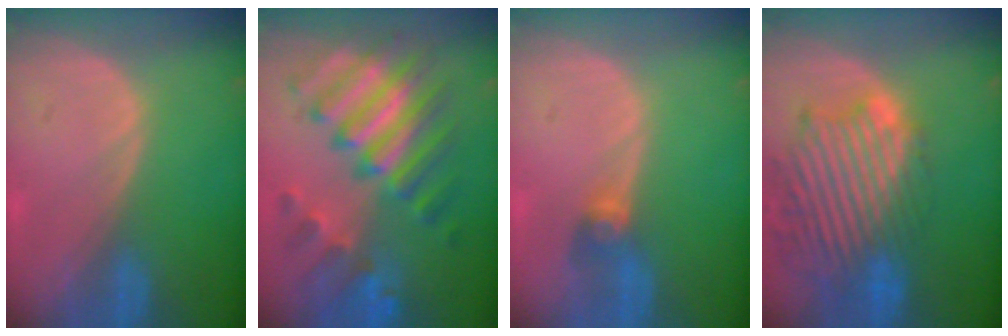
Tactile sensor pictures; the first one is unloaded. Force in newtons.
{"total": 11.6, "press": 11.6, "slide": 1.2}
{"total": 2.7, "press": 2.7, "slide": 0.3}
{"total": 13.7, "press": 11.7, "slide": 7.0}